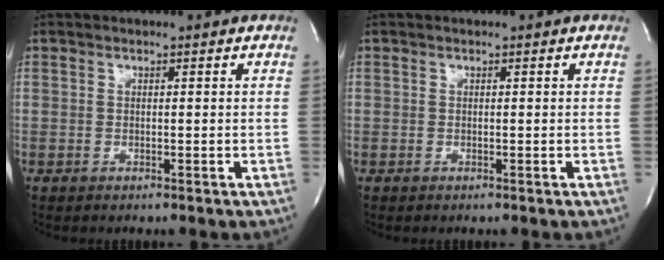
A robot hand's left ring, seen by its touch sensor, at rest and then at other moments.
{"total": 0.0}